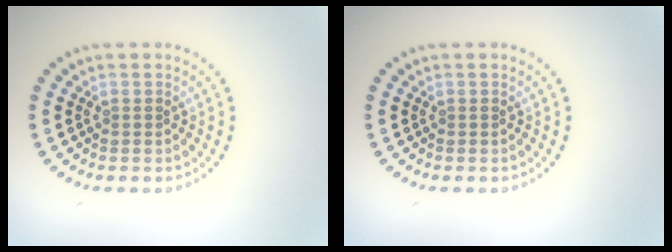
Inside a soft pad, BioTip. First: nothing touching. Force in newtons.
{"total": 0.0}